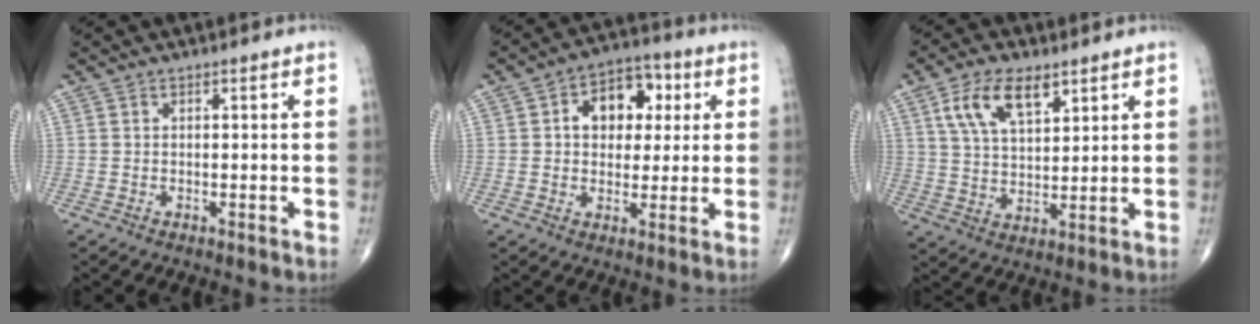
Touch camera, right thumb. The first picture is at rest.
{"total": 11.0, "force": [2.7, 7.7, 7.4], "torque": [-0.064, 0.014, 0.035]}
{"total": 10.4, "force": [5.3, 5.1, 7.3], "torque": [-0.124, -0.017, 0.105]}